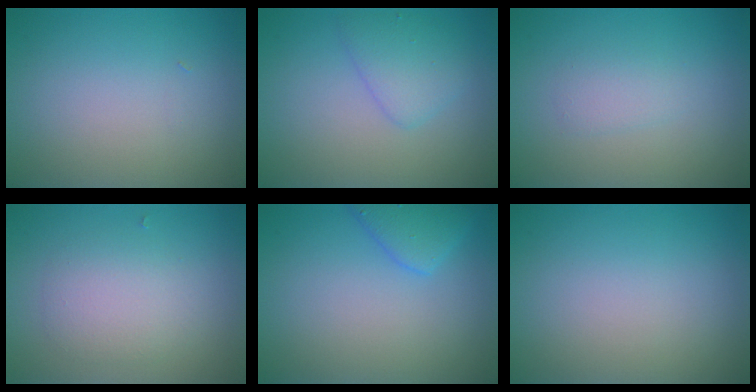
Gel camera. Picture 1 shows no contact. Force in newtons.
{"total": 2.6, "press": 2.6, "slide": 0.1}
{"total": 1.3, "press": 1.3, "slide": 0.0}
{"total": 3.0, "press": 3.0, "slide": 0.1}
{"total": 2.6, "press": 2.6, "slide": 0.2}
{"total": 0.0}